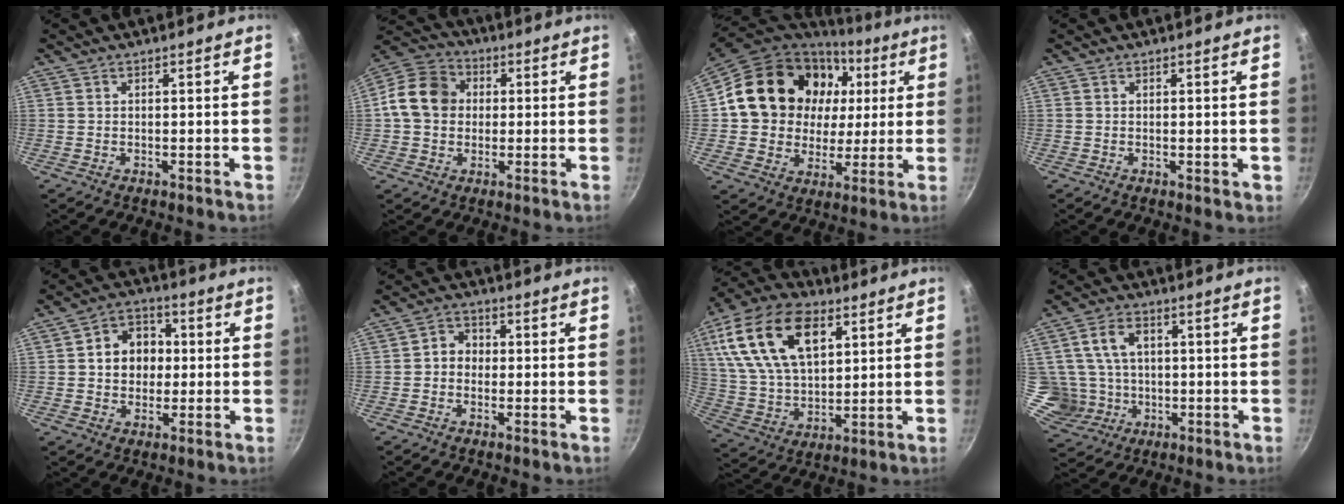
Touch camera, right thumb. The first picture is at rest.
{"total": 11.5, "force": [0.8, 9.7, 6.1], "torque": [-0.083, 0.021, -0.008]}
{"total": 23.0, "force": [6.1, 18.8, 11.8], "torque": [-0.188, 0.021, 0.110]}
{"total": 0.9, "force": [0.1, 0.4, 0.8], "torque": [-0.010, -0.001, 0.000]}
{"total": 9.7, "force": [0.9, 8.0, 5.4], "torque": [-0.043, 0.012, 0.004]}
{"total": 4.3, "force": [-0.2, 3.8, 2.0], "torque": [-0.007, 0.010, -0.013]}
{"total": 22.2, "force": [8.4, 13.0, 15.9], "torque": [-0.283, -0.011, 0.155]}
{"total": 10.1, "force": [-0.2, 8.9, 4.6], "torque": [-0.054, 0.002, 0.010]}